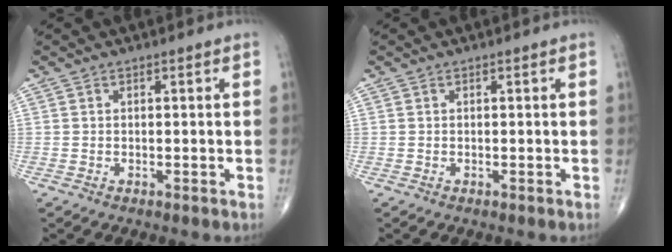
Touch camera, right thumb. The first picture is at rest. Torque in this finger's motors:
{"motor_torque": [0.00, 0.00, 0.00, 0.00, 0.00]}